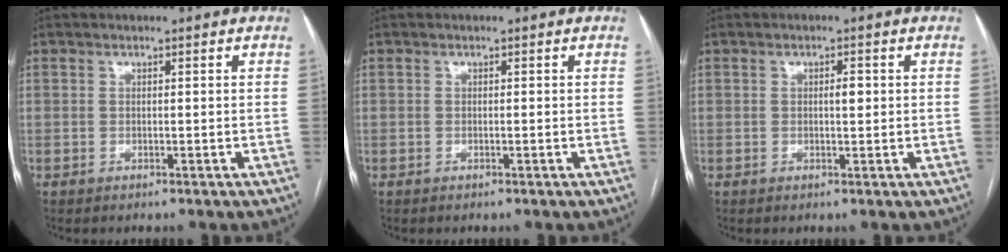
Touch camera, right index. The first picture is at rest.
{"total": 0.0}
{"total": 1.6, "force": [0.2, 0.5, 1.5], "torque": [-0.025, 0.002, 0.004]}